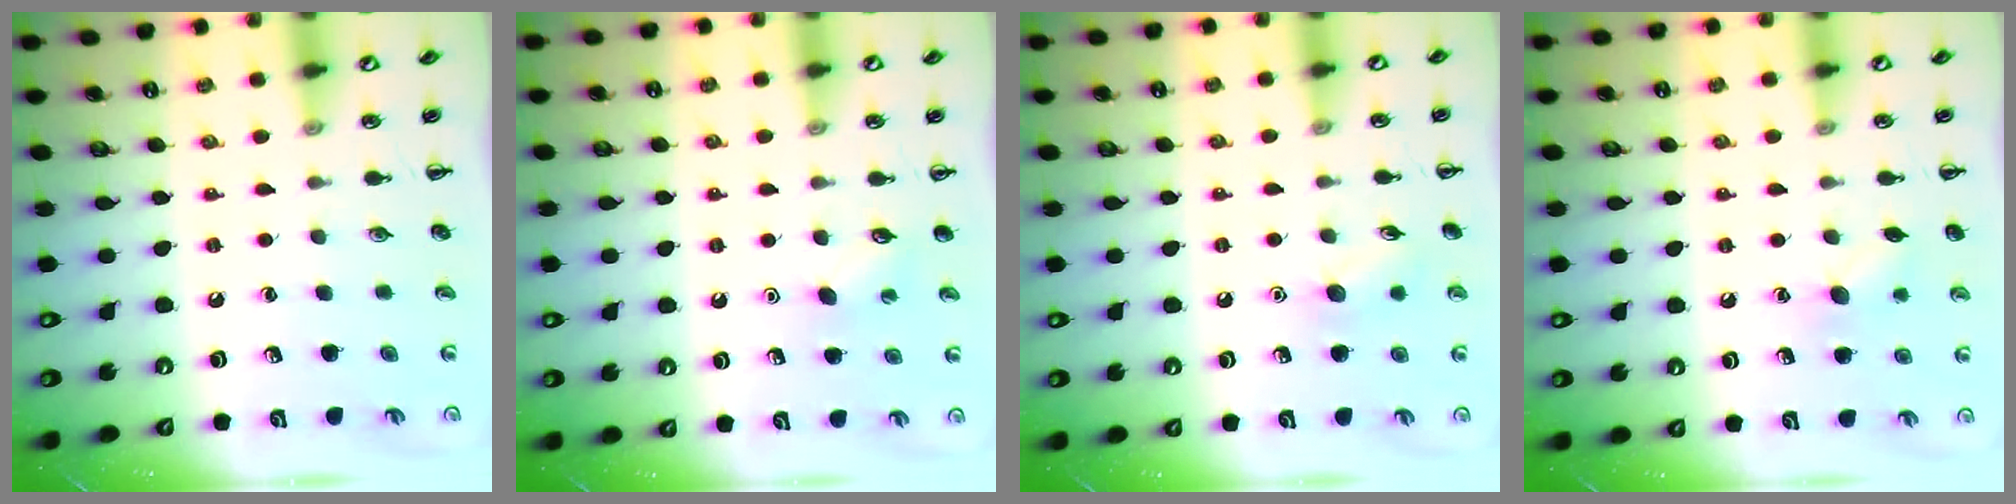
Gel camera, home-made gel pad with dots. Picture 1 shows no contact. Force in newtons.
{"total": 2.9, "press": 2.8, "slide": 0.7}
{"total": 7.2, "press": 7.0, "slide": 1.9}
{"total": 7.4, "press": 7.2, "slide": 1.8}